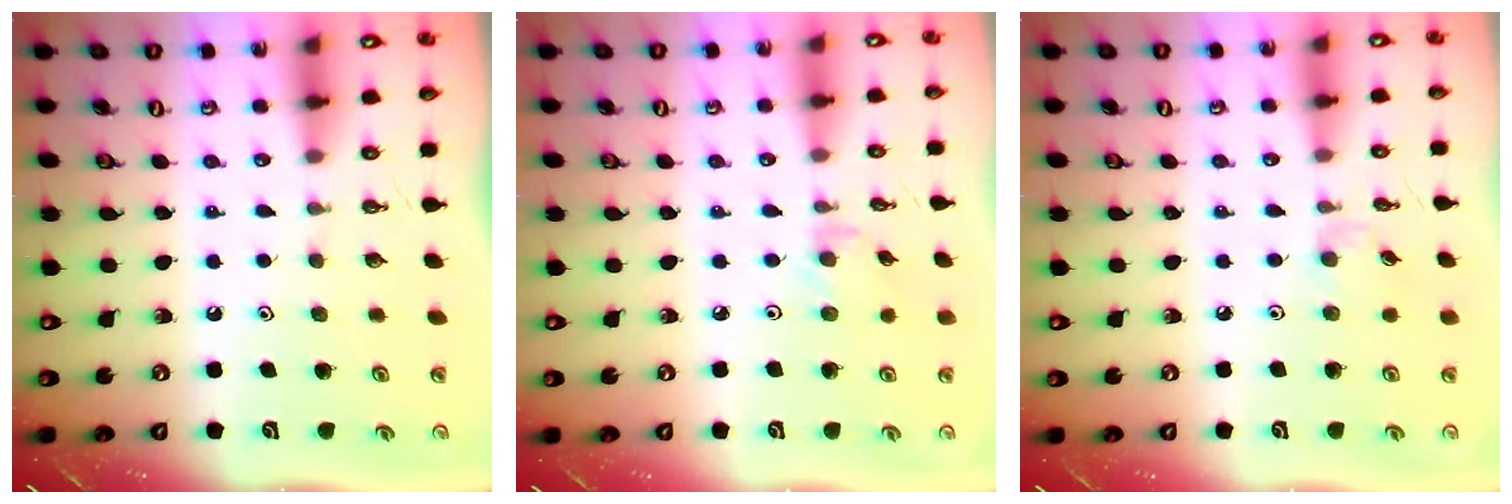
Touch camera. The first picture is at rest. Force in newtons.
{"total": 2.1, "press": 2.1, "slide": 0.4}
{"total": 2.4, "press": 2.4, "slide": 0.5}